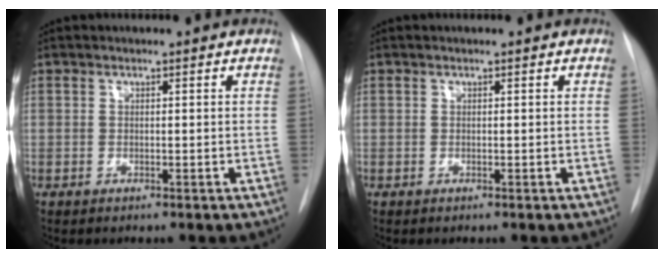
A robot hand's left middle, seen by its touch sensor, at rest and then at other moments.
{"total": 0.0}